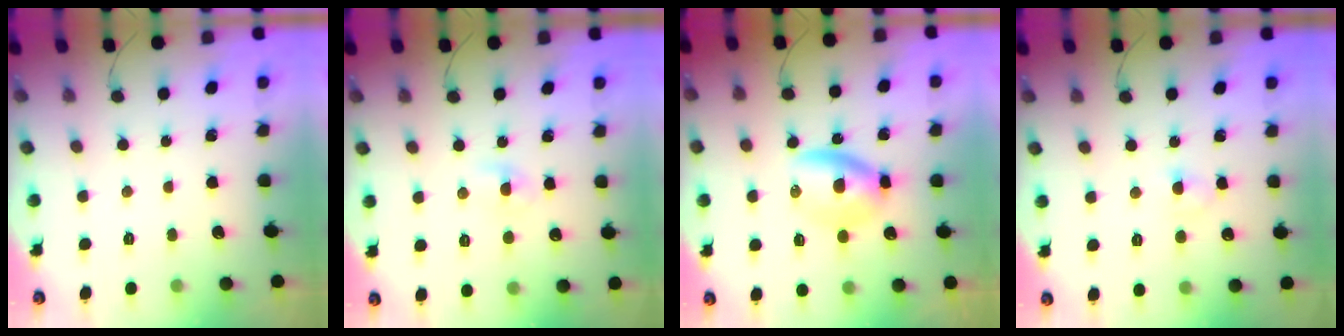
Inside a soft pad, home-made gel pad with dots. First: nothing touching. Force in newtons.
{"total": 1.8, "press": 1.5, "slide": 0.9}
{"total": 6.4, "press": 6.3, "slide": 1.1}
{"total": 3.2, "press": 3.0, "slide": 1.2}